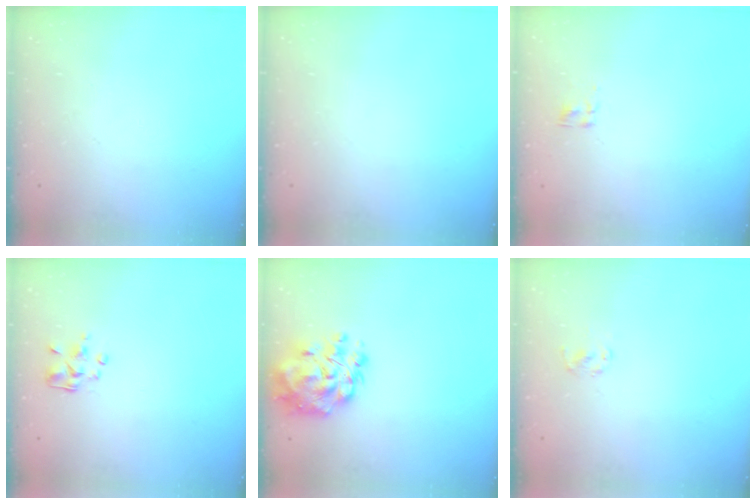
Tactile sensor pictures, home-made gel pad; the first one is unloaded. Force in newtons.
{"total": 0.0}
{"total": 2.3, "press": 2.0, "slide": 1.2}
{"total": 2.4, "press": 2.3, "slide": 0.6}
{"total": 11.8, "press": 11.5, "slide": 2.7}
{"total": 2.1, "press": 1.9, "slide": 0.9}